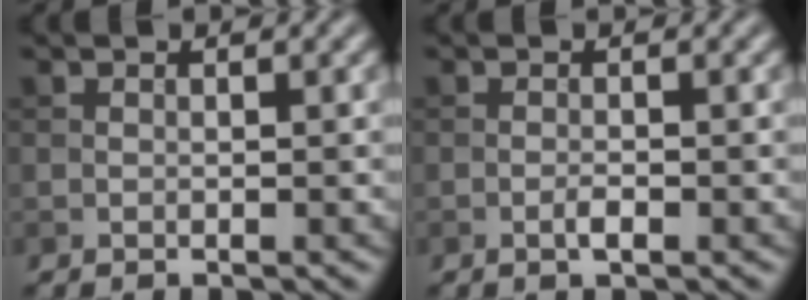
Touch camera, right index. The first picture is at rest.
{"total": 1.1, "force": [-0.5, 0.2, 0.9], "torque": [-0.017, 0.000, -0.010]}